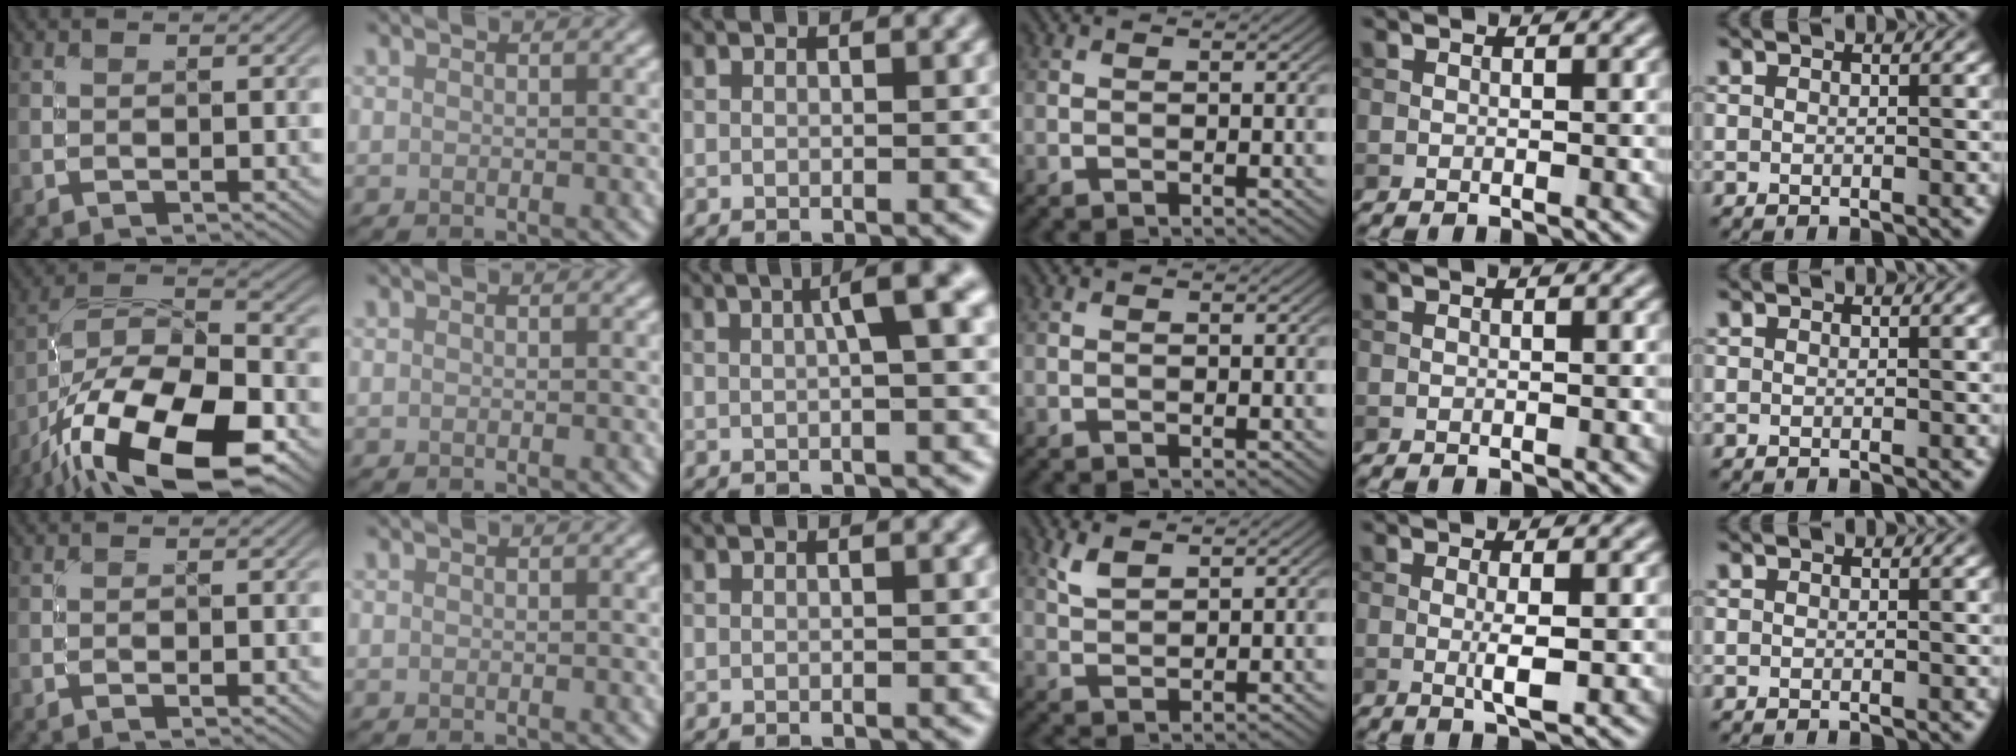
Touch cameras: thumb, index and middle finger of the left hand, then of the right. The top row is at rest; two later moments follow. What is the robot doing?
{"motion": "unscrew", "object": "medicine bottle"}